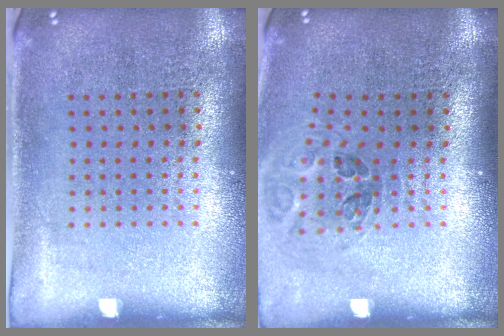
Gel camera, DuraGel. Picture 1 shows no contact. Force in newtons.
{"total": 1.2, "press": 1.1, "slide": 0.4}